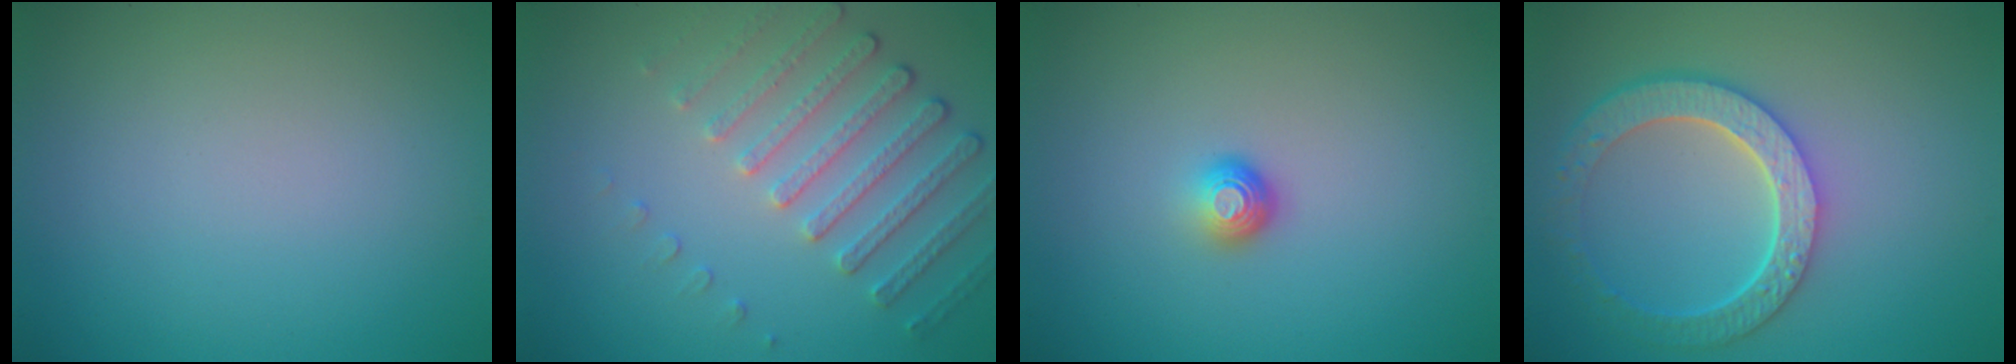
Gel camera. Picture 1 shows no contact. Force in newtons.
{"total": 4.5, "press": 3.4, "slide": 2.9}
{"total": 1.5, "press": 1.0, "slide": 1.1}
{"total": 5.8, "press": 4.5, "slide": 3.7}